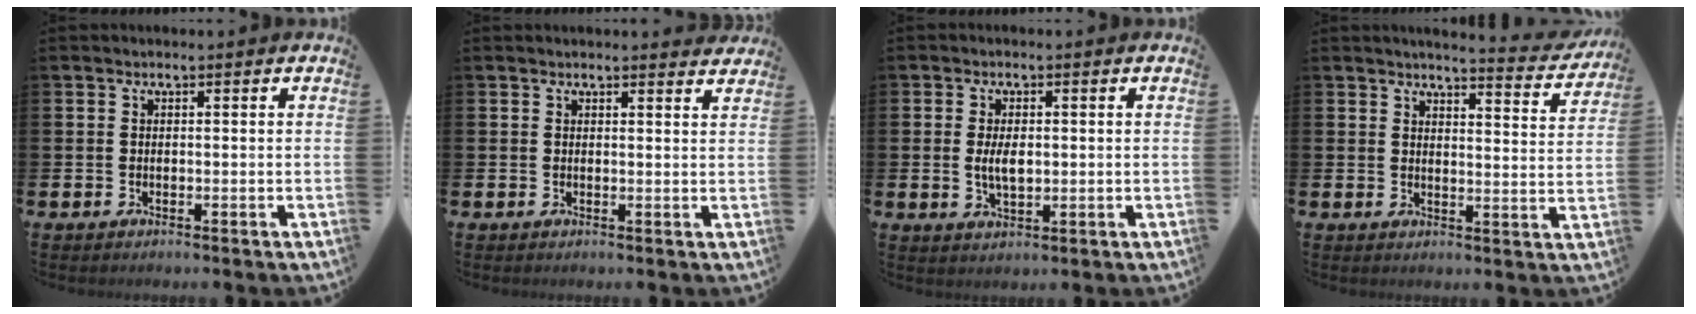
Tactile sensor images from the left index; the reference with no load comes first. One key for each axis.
{"total": 1.5, "fx": 1.5, "fy": 0.1, "fz": 0.0, "tx": 0.012, "ty": -0.010, "tz": 0.025}
{"total": 3.6, "fx": 0.3, "fy": 1.8, "fz": 3.1, "tx": -0.049, "ty": 0.001, "tz": 0.001}
{"total": 4.0, "fx": 4.0, "fy": -0.1, "fz": 0.6, "tx": -0.011, "ty": -0.035, "tz": 0.063}